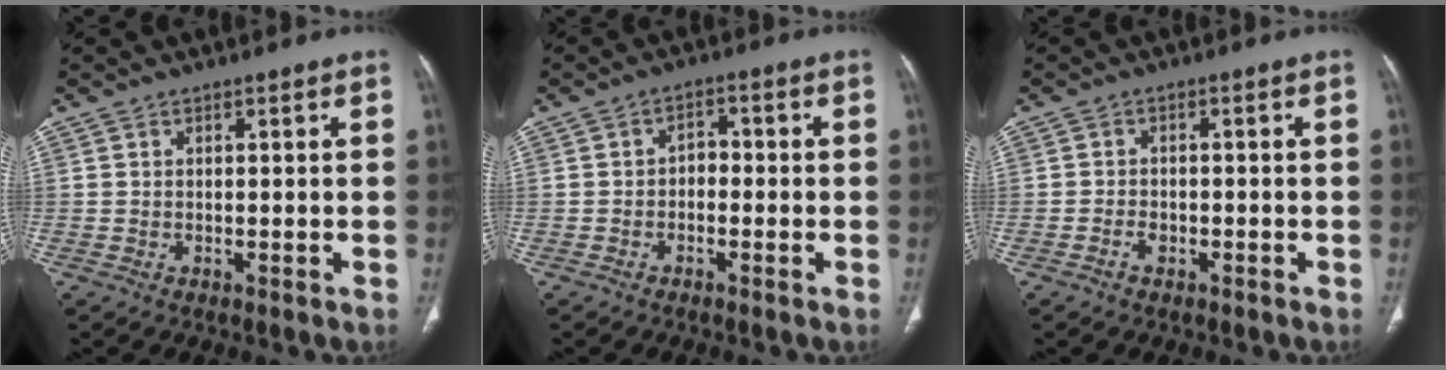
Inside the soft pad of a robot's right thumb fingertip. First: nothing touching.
{"total": 2.8, "force": [-0.7, 2.0, 1.8], "torque": [-0.016, 0.015, -0.021]}
{"total": 1.8, "force": [-1.1, 1.2, 0.8], "torque": [-0.017, 0.010, -0.019]}